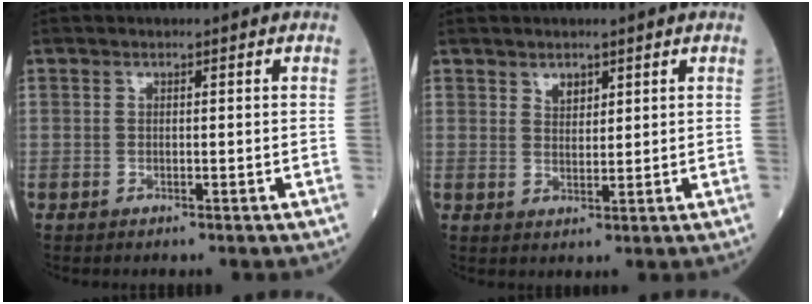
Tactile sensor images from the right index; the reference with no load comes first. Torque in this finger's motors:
{"motor_torque": [-0.18, 0.07, 0.03, 0.01]}